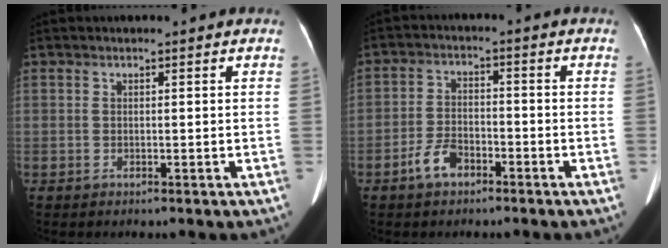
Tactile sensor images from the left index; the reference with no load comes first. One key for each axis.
{"total": 4.8, "fx": -3.0, "fy": 2.5, "fz": 2.7, "tx": -0.063, "ty": 0.006, "tz": -0.056}